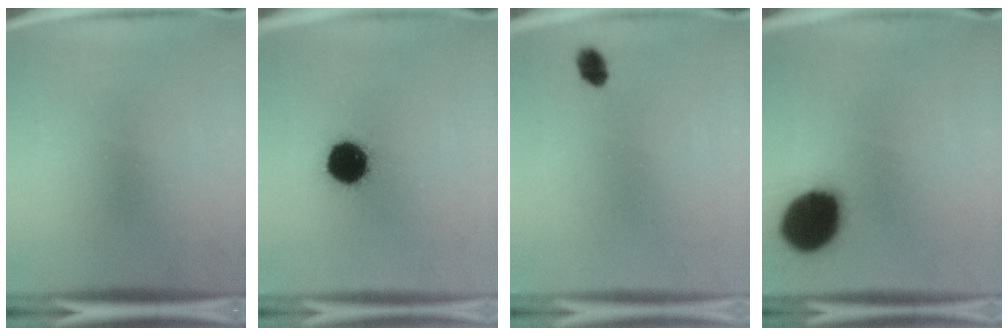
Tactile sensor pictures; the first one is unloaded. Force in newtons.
{"total": 13.1}
{"total": 2.9}
{"total": 18.8}